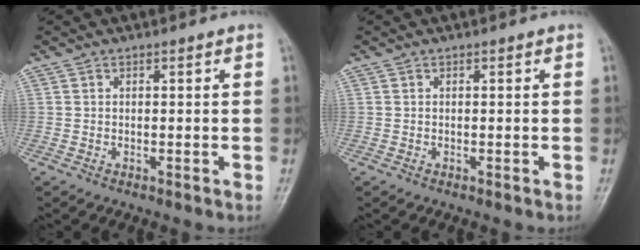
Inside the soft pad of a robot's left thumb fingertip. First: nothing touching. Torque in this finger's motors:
{"motor_torque": [0.00, 0.00, 0.04, -0.04, 0.00]}